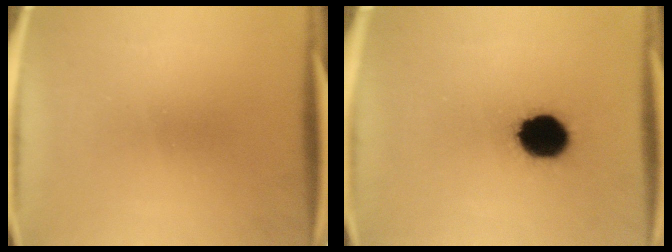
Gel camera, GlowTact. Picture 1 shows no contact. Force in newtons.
{"total": 12.8}